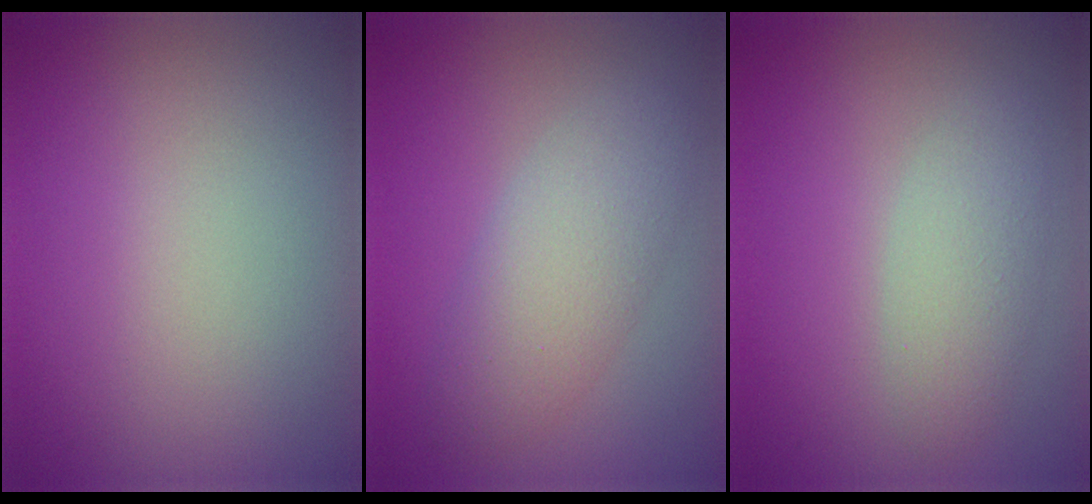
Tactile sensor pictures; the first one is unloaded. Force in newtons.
{"total": 4.3, "press": 4.3, "slide": 0.0}
{"total": 2.4, "press": 2.4, "slide": 0.1}